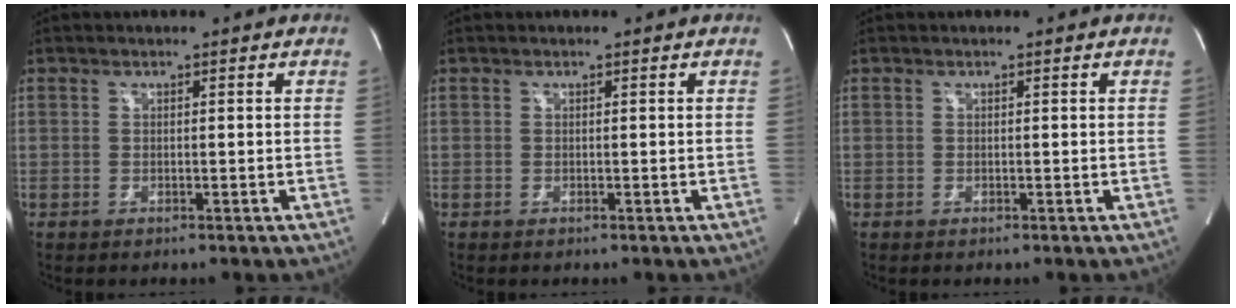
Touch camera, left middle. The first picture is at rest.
{"total": 0.0}
{"total": 0.0}